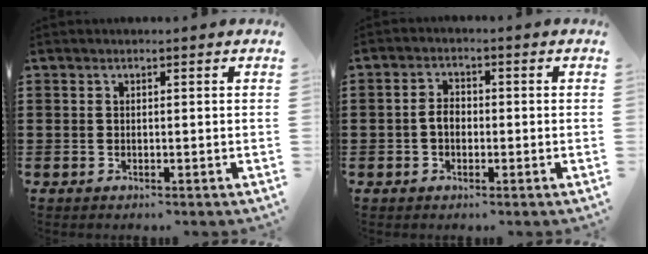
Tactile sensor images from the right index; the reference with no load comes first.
{"total": 2.8, "force": [-0.6, 1.8, 2.0], "torque": [-0.040, 0.004, -0.012]}